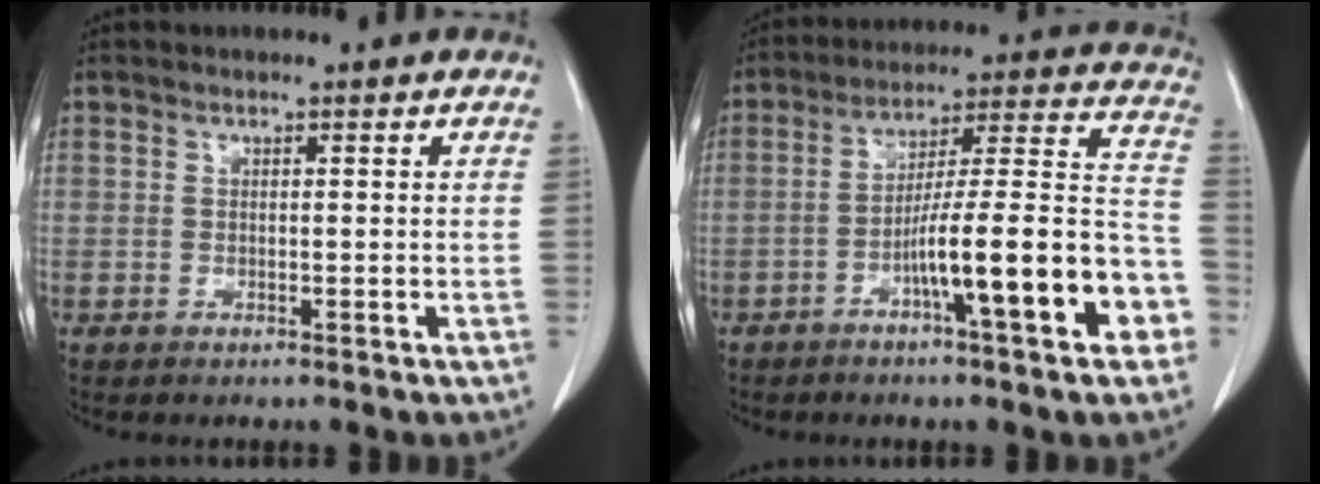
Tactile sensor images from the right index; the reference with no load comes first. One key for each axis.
{"total": 17.2, "fx": -6.7, "fy": 1.3, "fz": 15.8, "tx": -0.221, "ty": 0.020, "tz": -0.103}